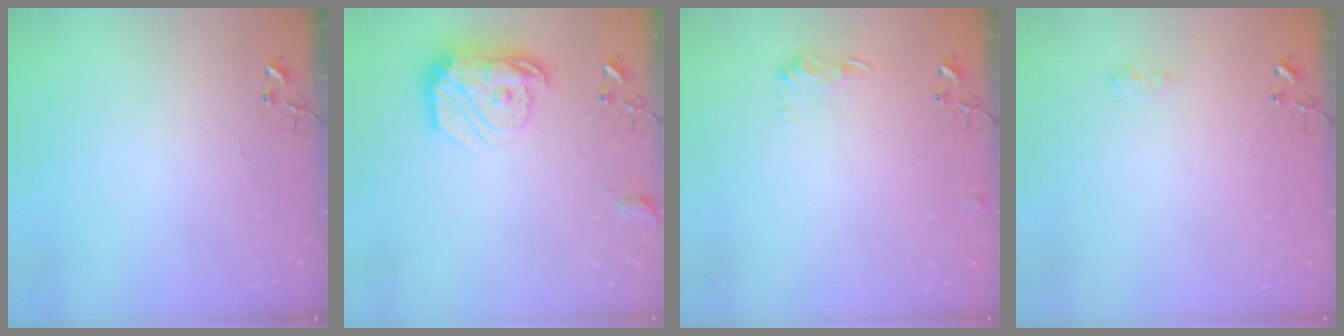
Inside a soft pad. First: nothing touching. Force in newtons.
{"total": 17.9, "press": 17.9, "slide": 1.2}
{"total": 7.6, "press": 7.6, "slide": 0.3}
{"total": 6.0, "press": 5.9, "slide": 0.7}